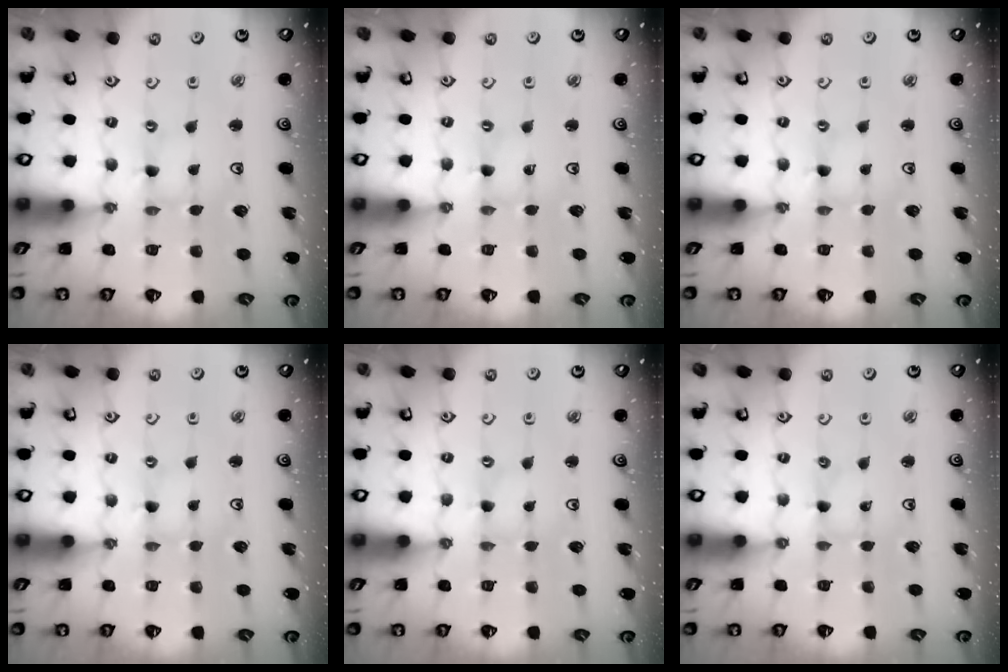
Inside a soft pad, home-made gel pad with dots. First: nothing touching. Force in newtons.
{"total": 0.0}
{"total": 0.0}
{"total": 0.0}
{"total": 0.0}
{"total": 0.0}